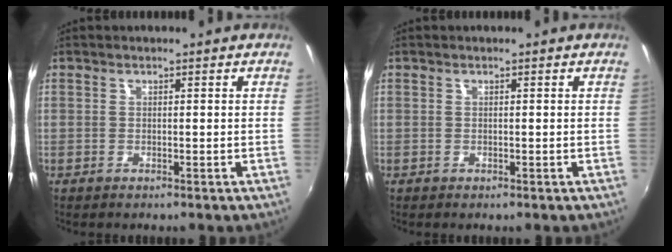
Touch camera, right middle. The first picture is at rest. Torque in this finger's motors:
{"motor_torque": [0.14, -0.23, -0.01, 0.00]}